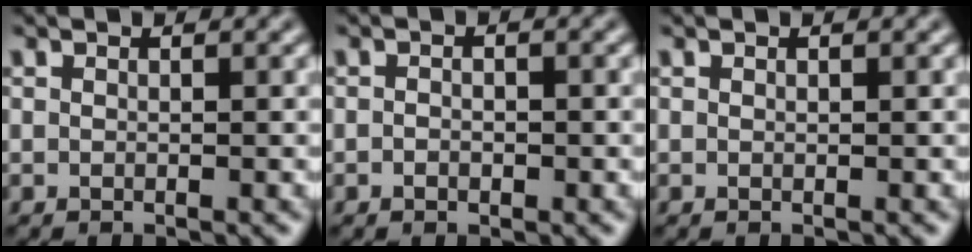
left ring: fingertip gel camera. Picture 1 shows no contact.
{"total": 1.0, "force": [-0.4, 0.6, 0.7], "torque": [-0.013, 0.000, -0.008]}
{"total": 0.0}